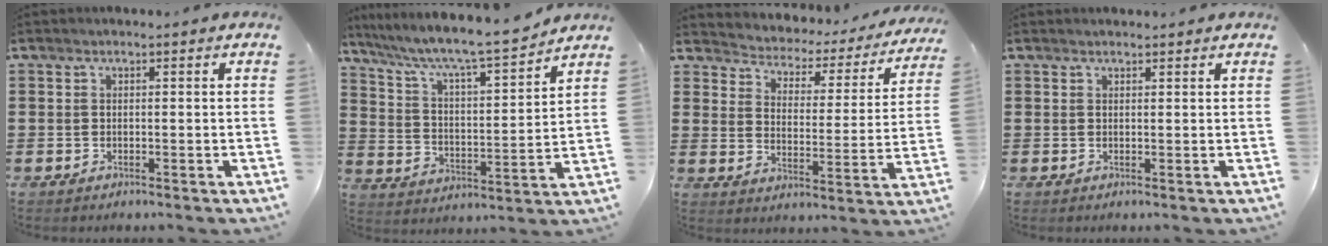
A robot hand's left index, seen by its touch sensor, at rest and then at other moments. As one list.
[{"total": 6.9, "force": [5.9, 0.4, 3.5], "torque": [-0.094, -0.044, 0.092]}, {"total": 2.5, "force": [2.4, 0.7, 0.0], "torque": [-0.022, -0.028, 0.028]}, {"total": 0.7, "force": [0.7, 0.1, 0.1], "torque": [-0.004, -0.001, 0.015]}]